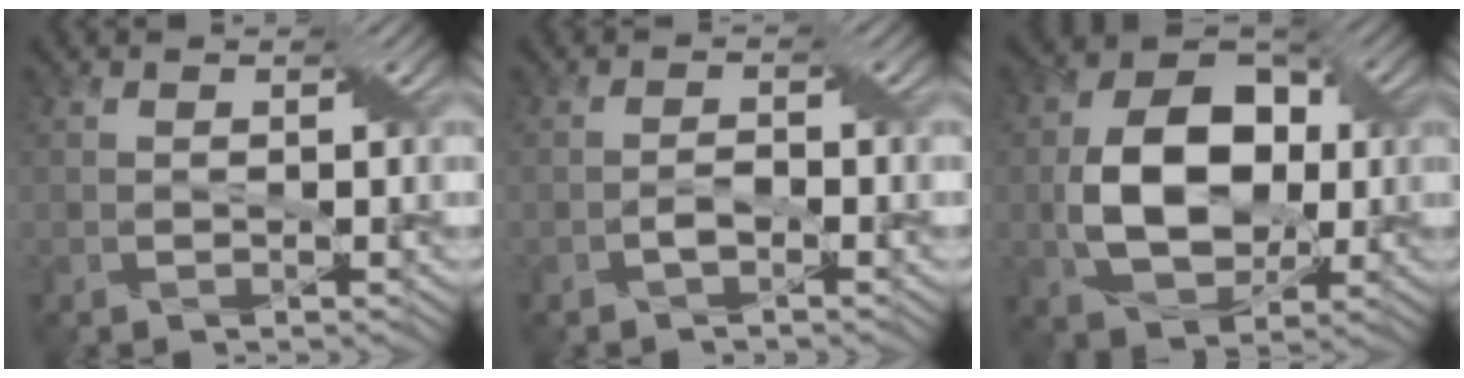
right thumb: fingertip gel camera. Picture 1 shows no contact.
{"total": 1.4, "force": [-0.9, 0.5, 0.9], "torque": [-0.019, 0.005, -0.018]}
{"total": 11.5, "force": [-0.4, 8.0, 8.2], "torque": [-0.160, 0.004, -0.006]}